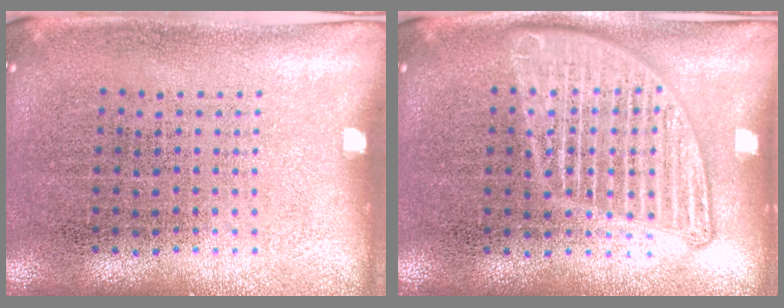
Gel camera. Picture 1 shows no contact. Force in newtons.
{"total": 2.8, "press": 2.7, "slide": 0.3}